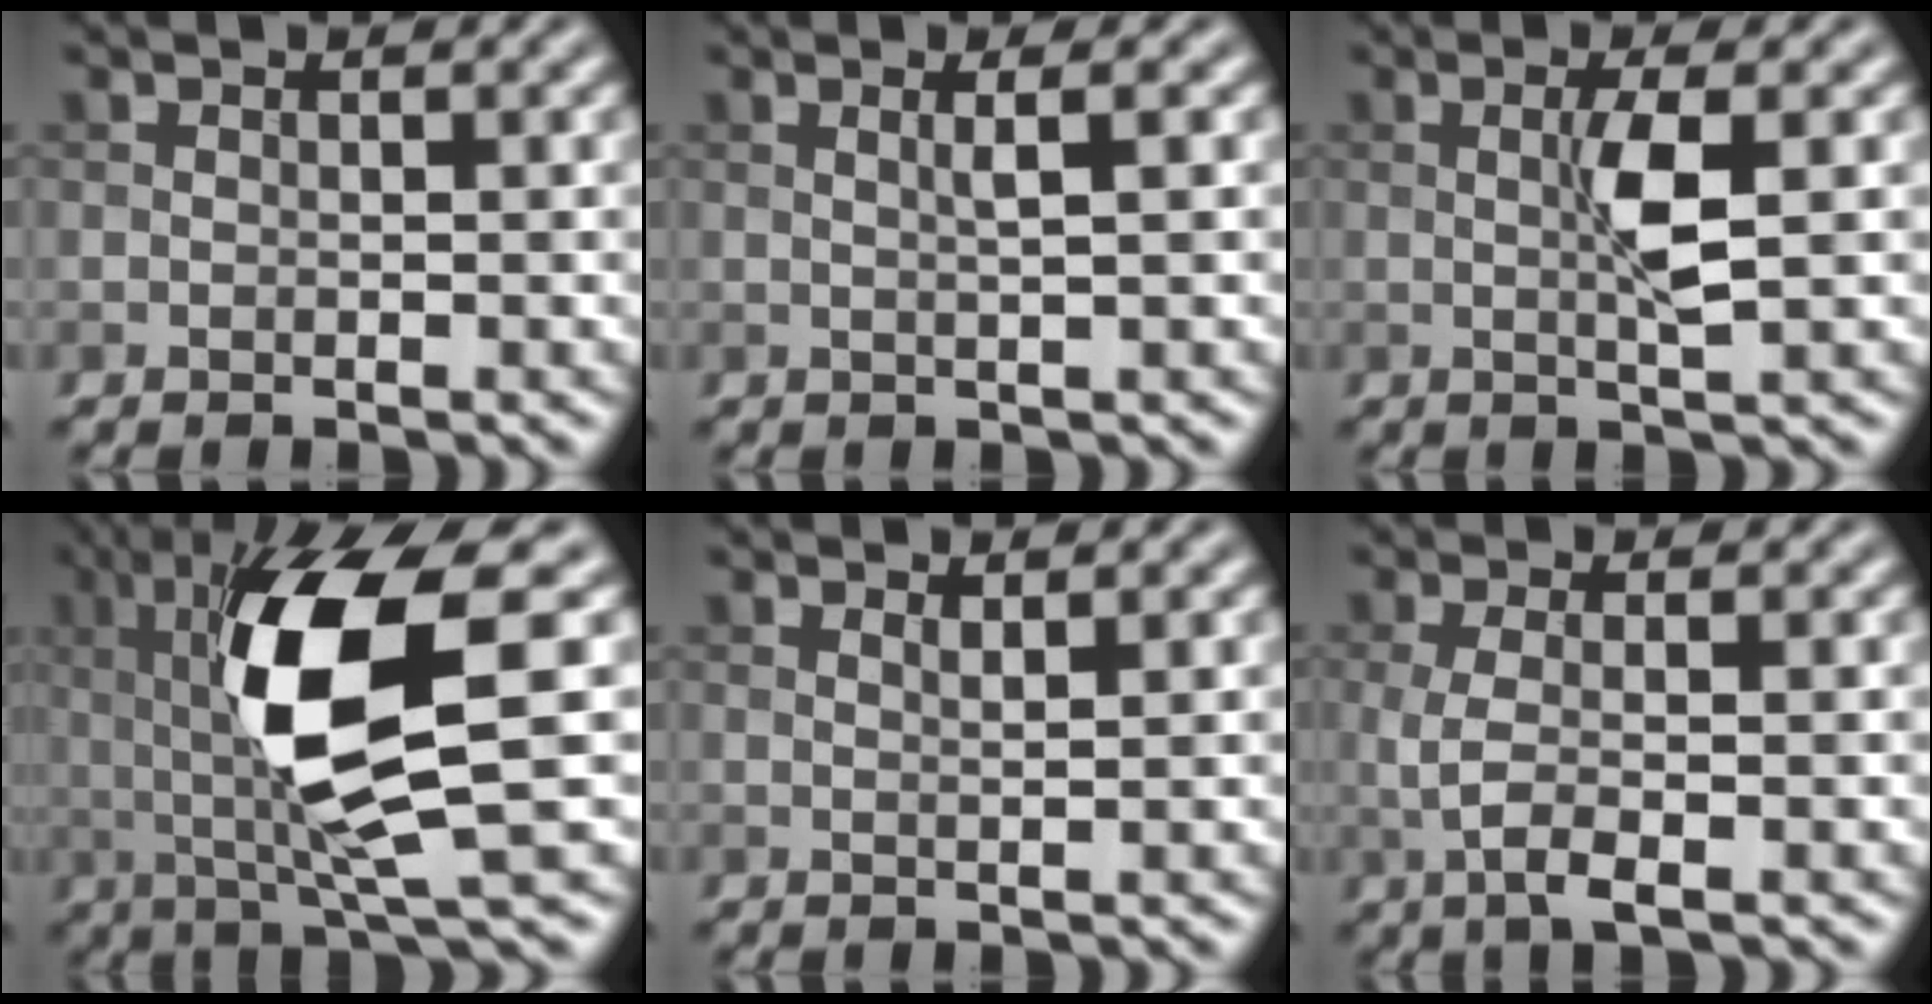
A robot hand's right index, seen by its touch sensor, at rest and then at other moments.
{"total": 1.7, "force": [0.4, 0.3, 1.6], "torque": [-0.024, 0.005, 0.002]}
{"total": 3.0, "force": [0.2, 0.4, 2.9], "torque": [-0.059, 0.004, 0.003]}
{"total": 11.1, "force": [1.8, 2.6, 10.6], "torque": [-0.191, -0.005, 0.042]}
{"total": 0.9, "force": [0.6, 0.2, 0.6], "torque": [-0.006, 0.001, 0.010]}
{"total": 3.1, "force": [-0.5, 0.9, 2.9], "torque": [-0.064, -0.004, -0.013]}